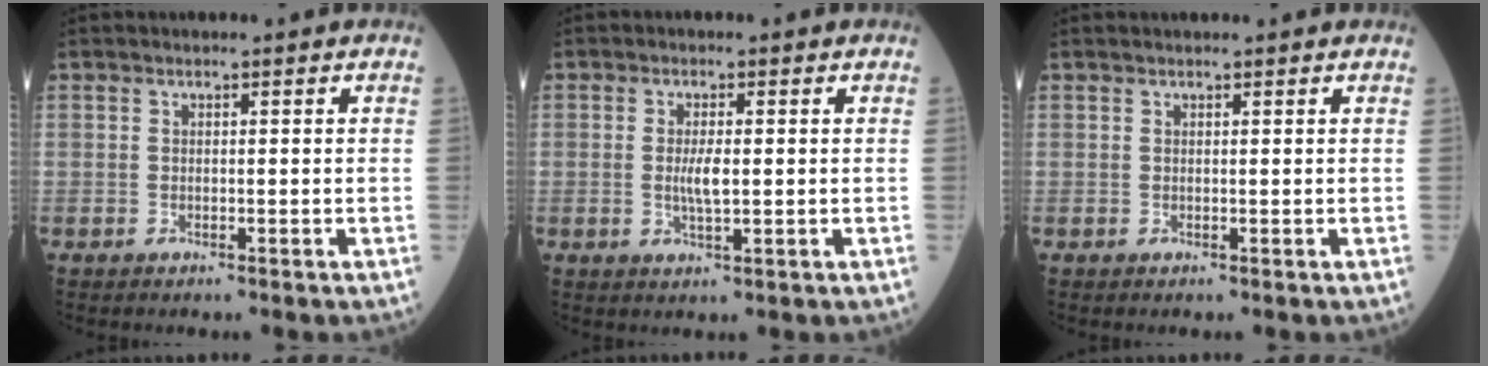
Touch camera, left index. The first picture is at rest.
{"total": 3.0, "force": [0.0, 0.6, 3.0], "torque": [-0.062, -0.004, 0.002]}
{"total": 2.2, "force": [2.1, 0.1, 0.6], "torque": [-0.009, 0.019, 0.025]}